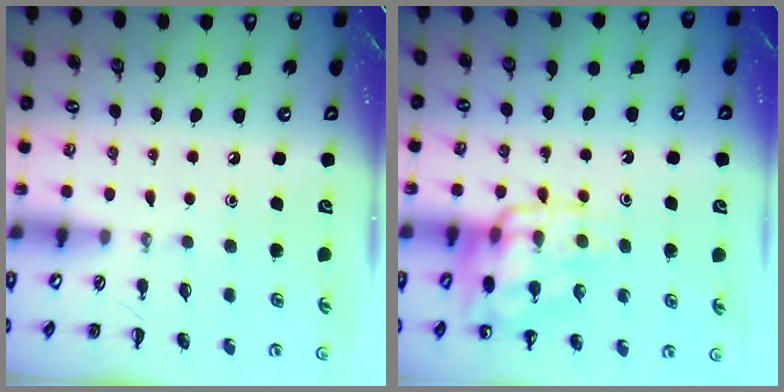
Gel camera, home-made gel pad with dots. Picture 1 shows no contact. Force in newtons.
{"total": 14.5, "press": 14.3, "slide": 2.4}